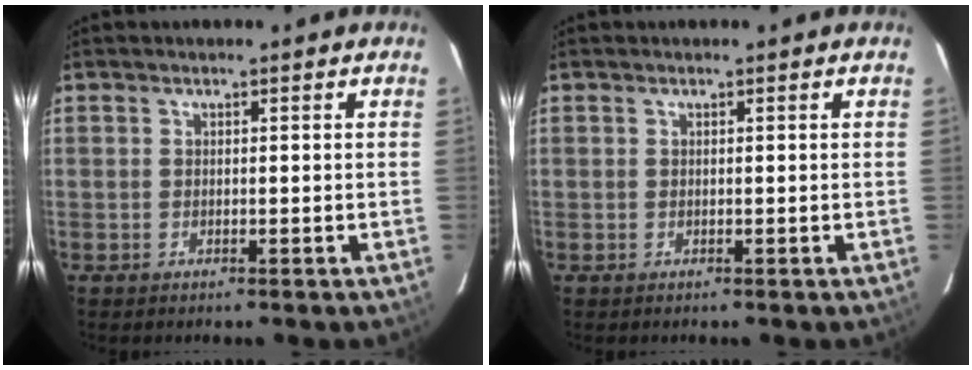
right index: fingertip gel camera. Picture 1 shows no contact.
{"total": 0.0}